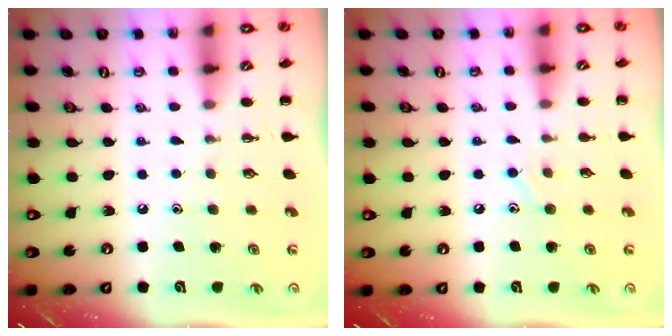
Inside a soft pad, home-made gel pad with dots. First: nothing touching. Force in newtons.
{"total": 7.0, "press": 6.7, "slide": 2.0}